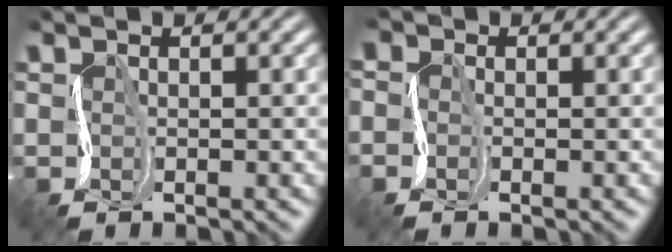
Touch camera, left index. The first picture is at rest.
{"total": 2.6, "force": [0.0, 2.1, 1.4], "torque": [-0.025, 0.010, -0.026]}